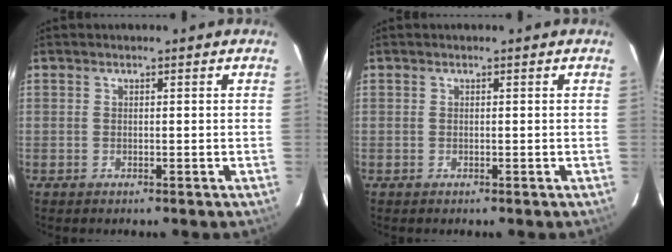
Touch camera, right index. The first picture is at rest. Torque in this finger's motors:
{"motor_torque": [0.00, 0.00, 0.02, 0.00]}